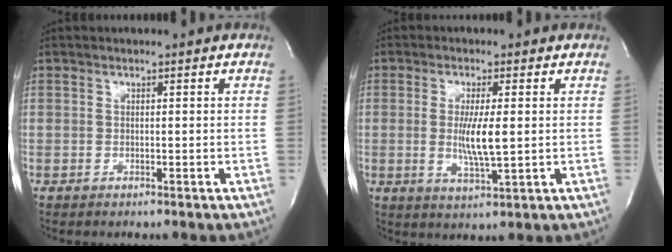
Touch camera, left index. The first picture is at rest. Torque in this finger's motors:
{"motor_torque": [0.46, 0.44, 0.19, 0.05]}